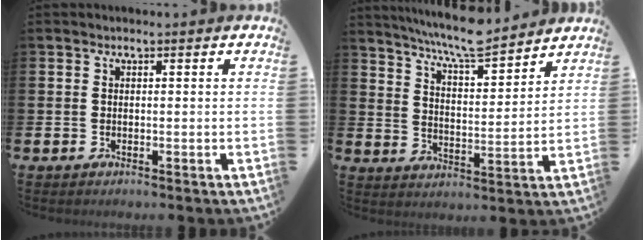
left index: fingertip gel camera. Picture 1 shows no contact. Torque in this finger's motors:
{"motor_torque": [0.92, -1.22, 0.67, 0.21]}